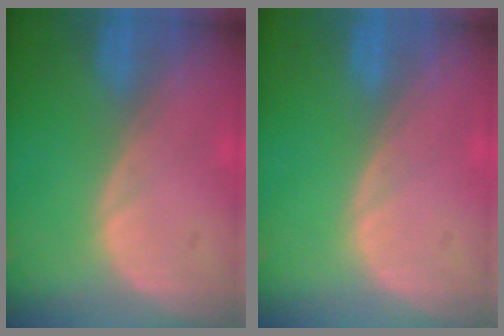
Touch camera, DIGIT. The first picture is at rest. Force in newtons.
{"total": 0.0}